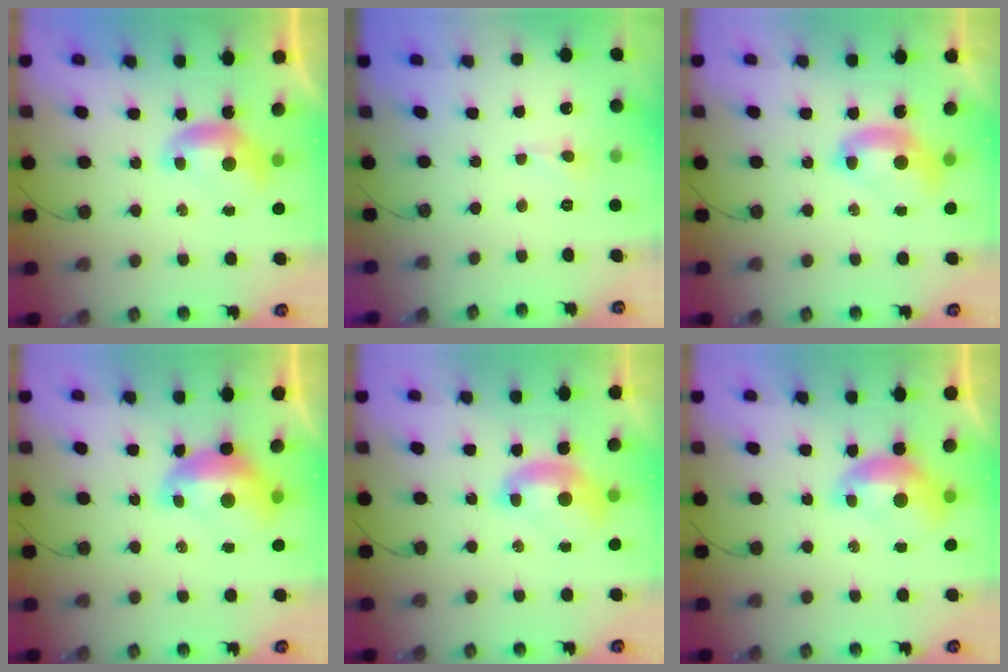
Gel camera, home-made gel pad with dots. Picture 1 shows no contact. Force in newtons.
{"total": 1.8, "press": 1.6, "slide": 0.7}
{"total": 2.6, "press": 2.6, "slide": 0.1}
{"total": 2.8, "press": 2.7, "slide": 0.7}
{"total": 2.0, "press": 1.9, "slide": 0.4}
{"total": 1.6, "press": 1.6, "slide": 0.4}